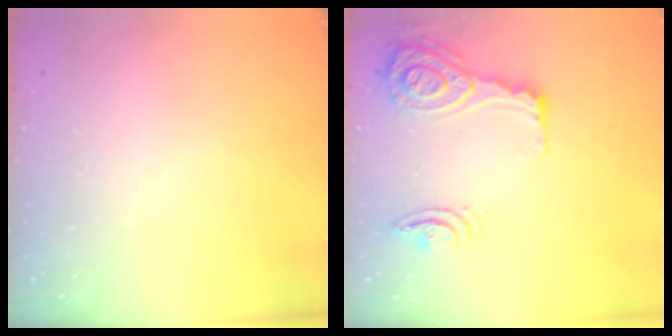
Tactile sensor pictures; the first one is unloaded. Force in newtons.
{"total": 17.9, "press": 17.6, "slide": 3.7}